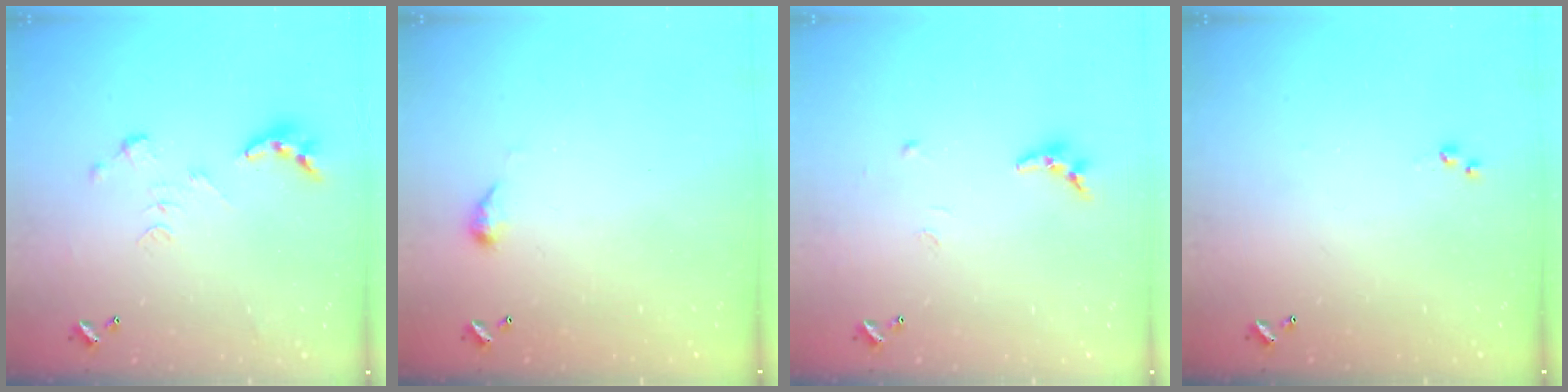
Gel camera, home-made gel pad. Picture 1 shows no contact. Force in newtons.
{"total": 3.5, "press": 3.4, "slide": 0.6}
{"total": 6.6, "press": 6.5, "slide": 0.6}
{"total": 3.0, "press": 3.0, "slide": 0.4}